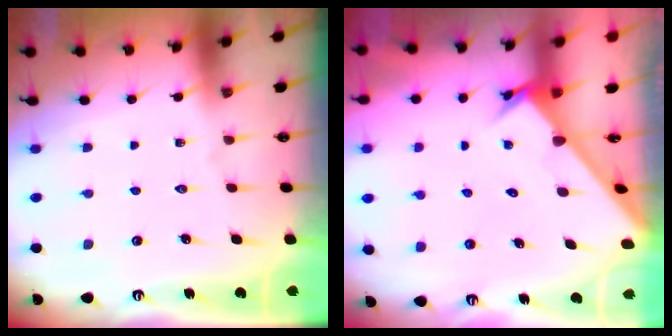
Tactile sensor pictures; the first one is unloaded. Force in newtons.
{"total": 2.5, "press": 2.5, "slide": 0.2}